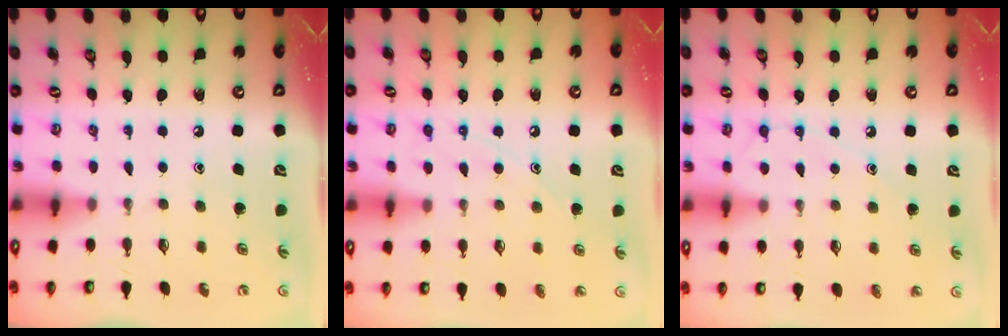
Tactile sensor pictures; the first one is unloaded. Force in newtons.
{"total": 8.1, "press": 8.0, "slide": 0.7}
{"total": 7.9, "press": 7.9, "slide": 0.6}